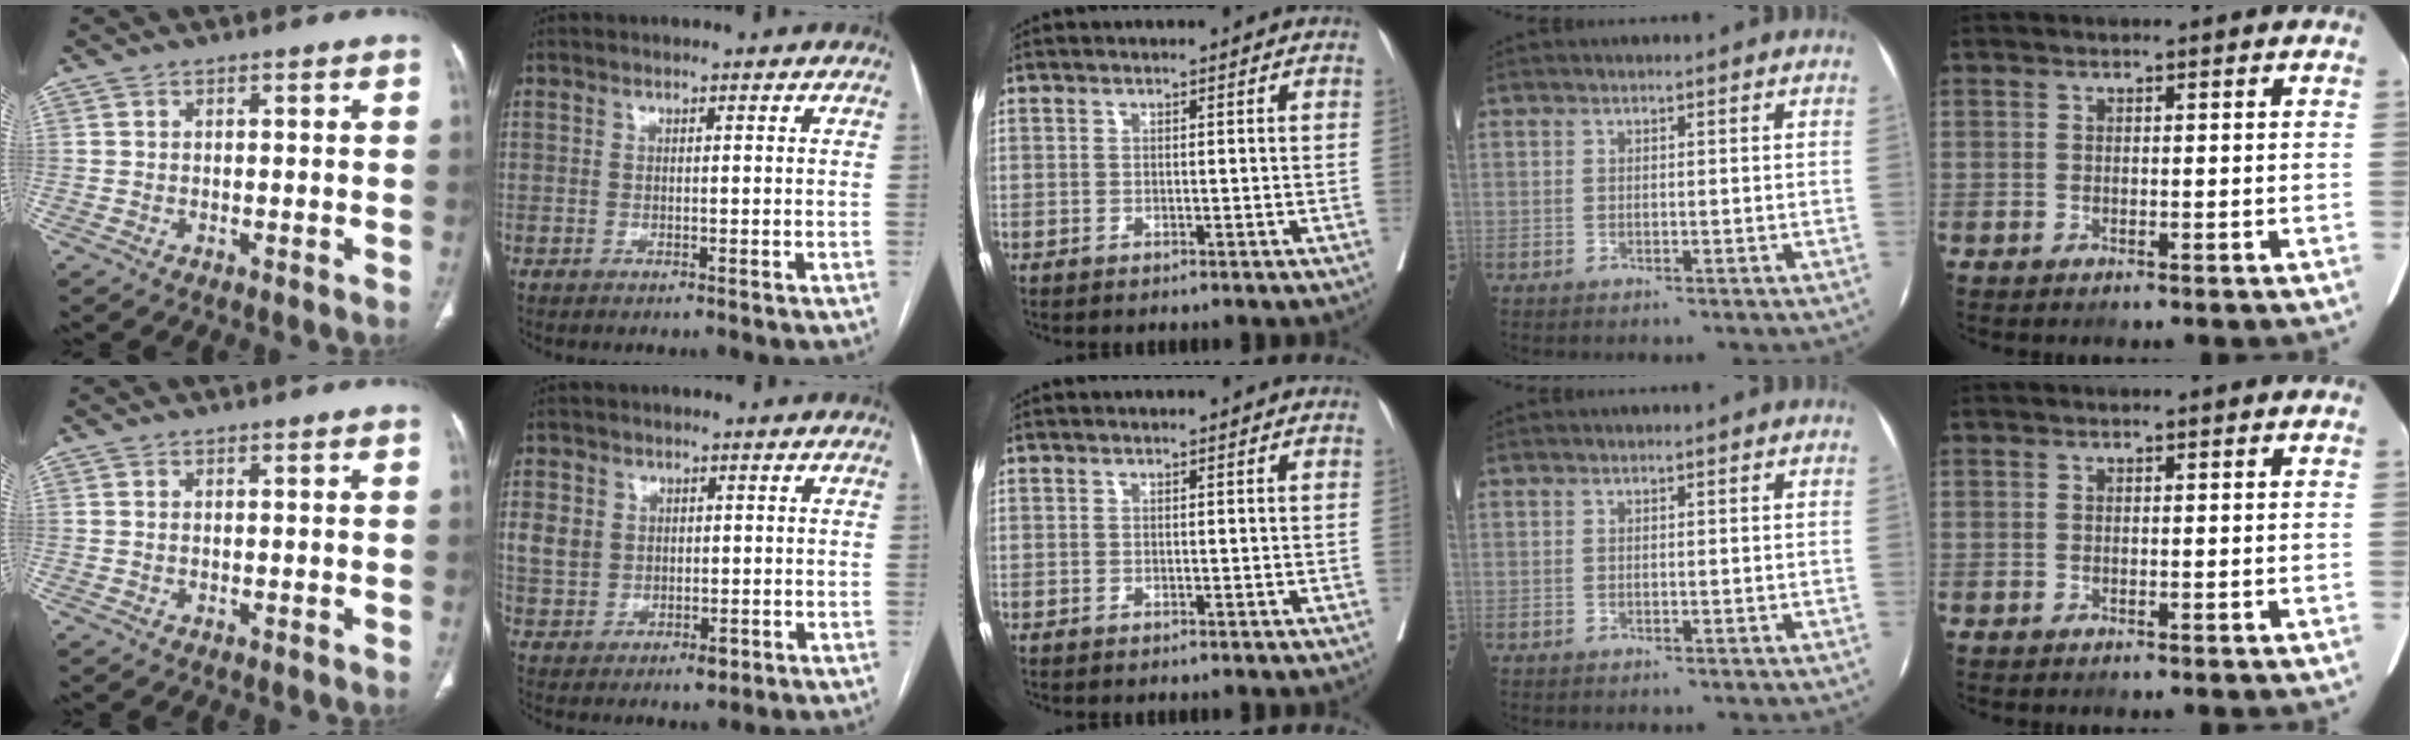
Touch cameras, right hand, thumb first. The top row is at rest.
{"index": {"total": 7.4, "force": [0.7, 6.4, 3.7], "torque": [-0.080, 0.003, 0.024]}}